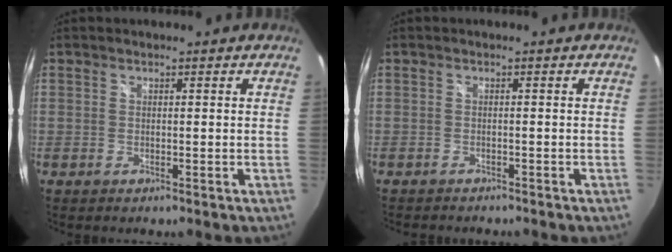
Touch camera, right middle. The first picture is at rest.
{"total": 2.6, "force": [-2.5, 0.6, 0.7], "torque": [-0.017, -0.011, -0.038]}